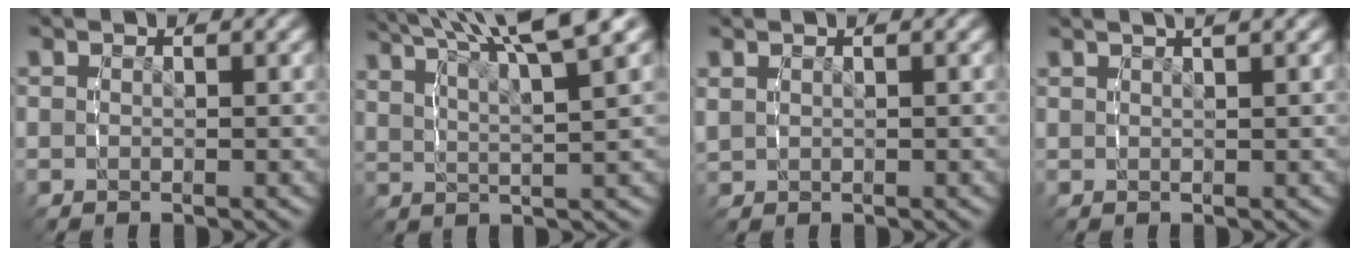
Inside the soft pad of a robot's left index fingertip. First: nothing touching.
{"total": 7.1, "force": [4.9, 1.9, 4.7], "torque": [-0.070, 0.016, 0.069]}
{"total": 1.1, "force": [0.6, 0.9, 0.4], "torque": [-0.012, 0.004, 0.014]}
{"total": 2.7, "force": [2.1, 0.4, 1.6], "torque": [-0.019, 0.010, 0.034]}